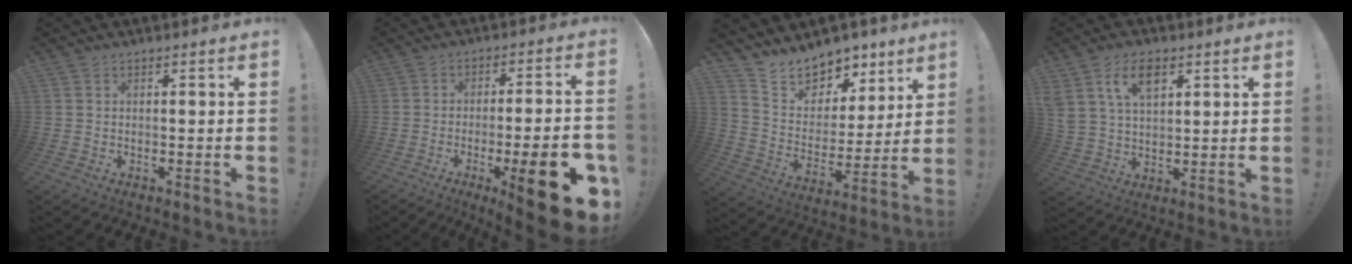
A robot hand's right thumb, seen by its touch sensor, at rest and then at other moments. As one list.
[{"total": 16.8, "force": [-6.8, 3.5, 15.0], "torque": [-0.195, 0.024, -0.093]}, {"total": 12.8, "force": [10.9, 6.3, 2.1], "torque": [-0.055, -0.085, 0.205]}, {"total": 10.0, "force": [5.2, 5.7, 6.4], "torque": [-0.118, -0.003, 0.098]}]